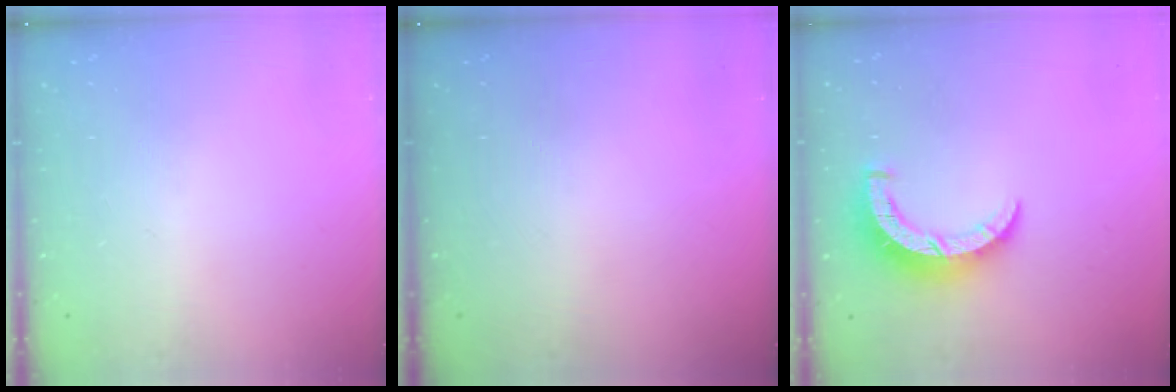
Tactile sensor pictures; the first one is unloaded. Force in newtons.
{"total": 0.0}
{"total": 8.0, "press": 8.0, "slide": 0.3}